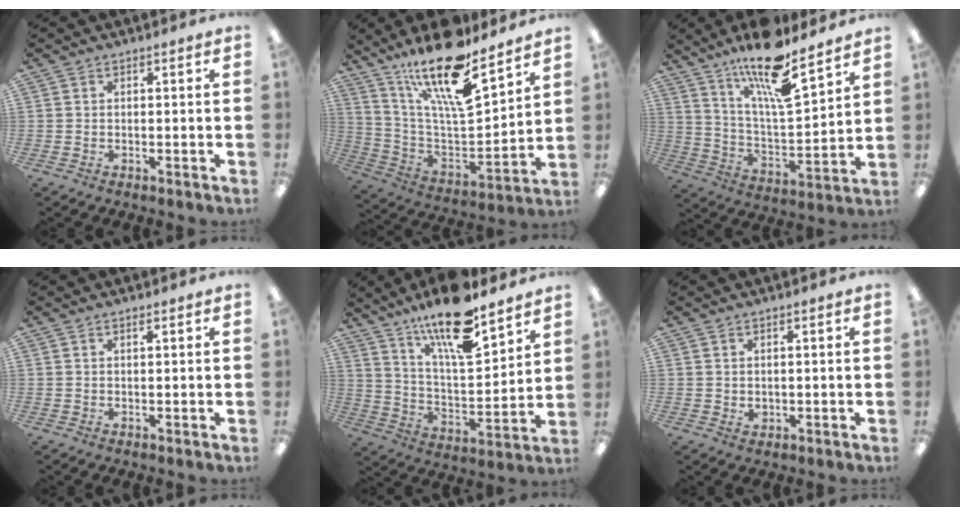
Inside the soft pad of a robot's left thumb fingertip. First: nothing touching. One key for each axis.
{"total": 21.6, "fx": 15.9, "fy": 5.8, "fz": 13.3, "tx": -0.239, "ty": -0.105, "tz": 0.270}
{"total": 17.0, "fx": 13.5, "fy": 3.6, "fz": 9.7, "tx": -0.175, "ty": -0.088, "tz": 0.227}
{"total": 0.7, "fx": 0.6, "fy": 0.1, "fz": 0.4, "tx": -0.009, "ty": 0.001, "tz": 0.010}
{"total": 18.3, "fx": 14.0, "fy": 4.9, "fz": 10.7, "tx": -0.186, "ty": -0.086, "tz": 0.234}
{"total": 1.2, "fx": 0.7, "fy": 0.8, "fz": 0.5, "tx": -0.011, "ty": 0.002, "tz": 0.012}